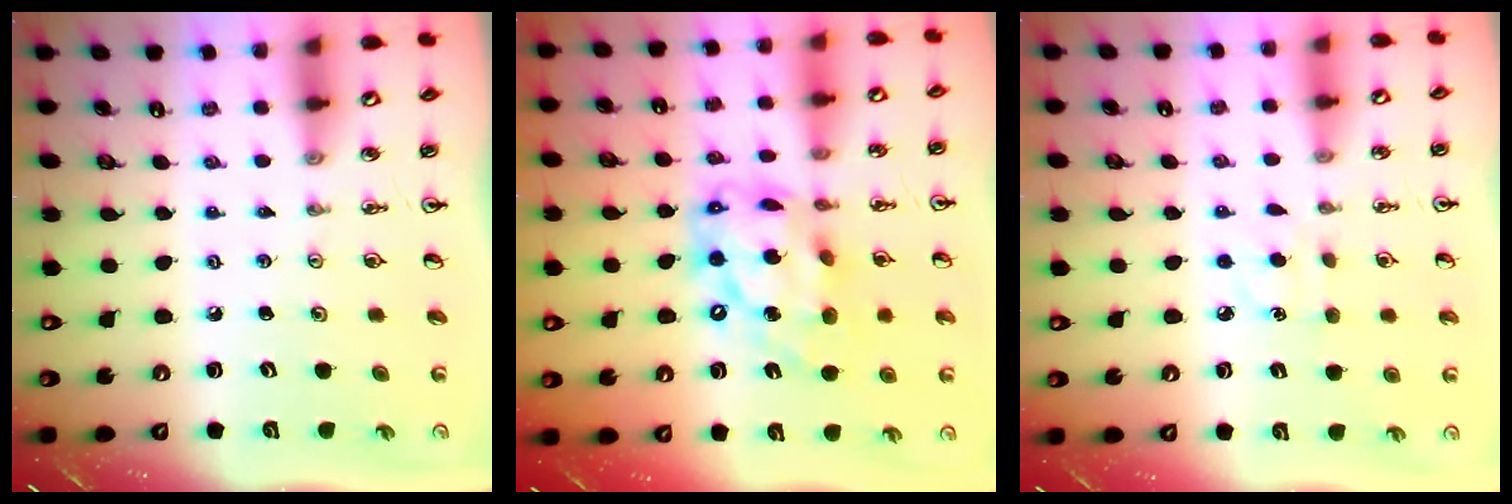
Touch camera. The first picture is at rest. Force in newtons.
{"total": 17.4, "press": 17.4, "slide": 1.4}
{"total": 5.0, "press": 4.9, "slide": 0.5}